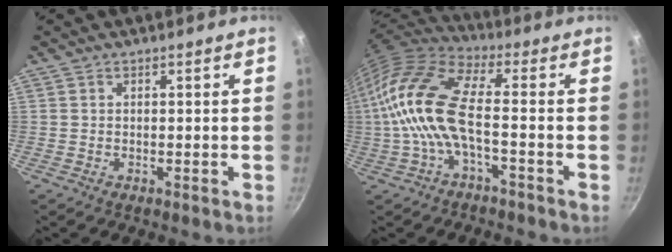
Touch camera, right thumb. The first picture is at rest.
{"total": 15.8, "force": [-2.2, 6.6, 14.2], "torque": [-0.297, 0.031, -0.058]}